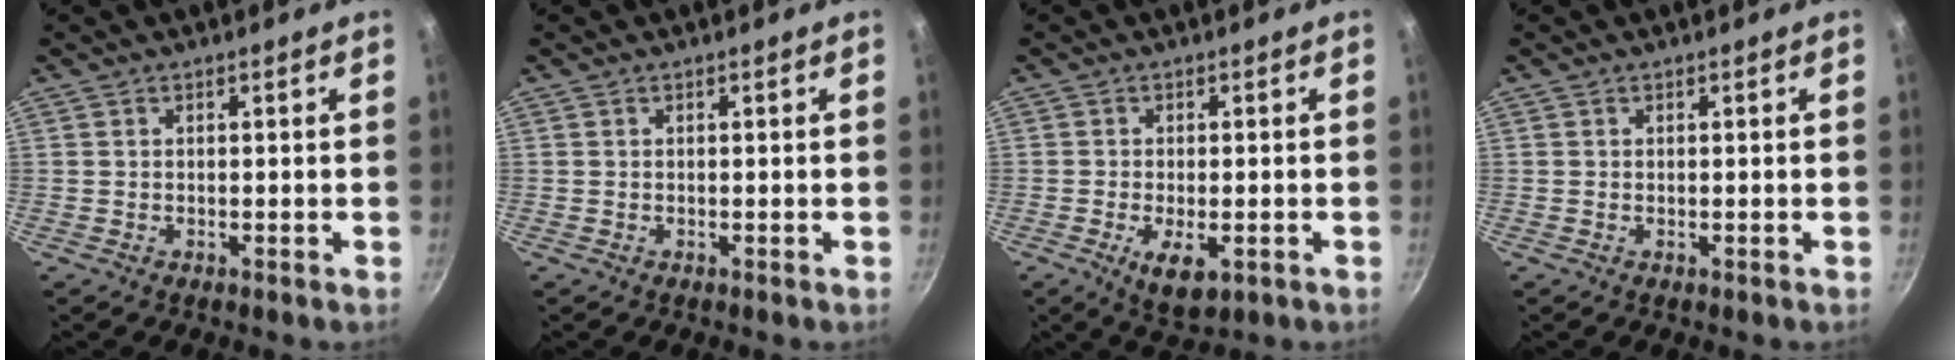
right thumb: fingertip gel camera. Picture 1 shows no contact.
{"total": 0.0}
{"total": 6.1, "force": [-2.2, 2.7, 5.0], "torque": [-0.084, -0.008, -0.030]}
{"total": 0.0}